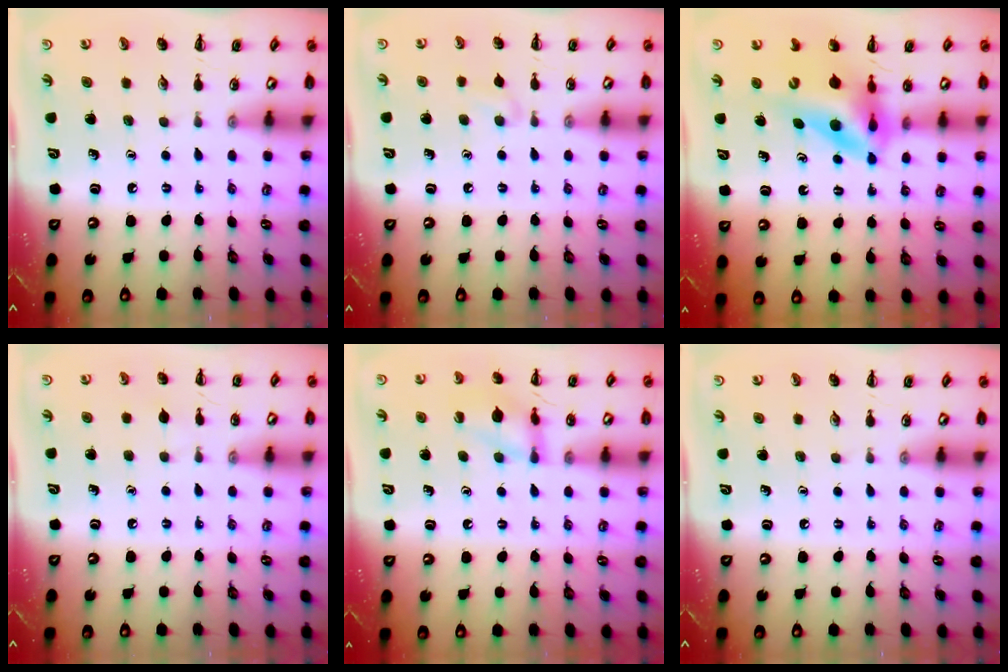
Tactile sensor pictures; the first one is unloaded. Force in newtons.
{"total": 4.5, "press": 4.1, "slide": 1.9}
{"total": 10.3, "press": 9.8, "slide": 3.2}
{"total": 3.2, "press": 3.0, "slide": 1.2}
{"total": 11.9, "press": 11.9, "slide": 0.9}
{"total": 0.0}